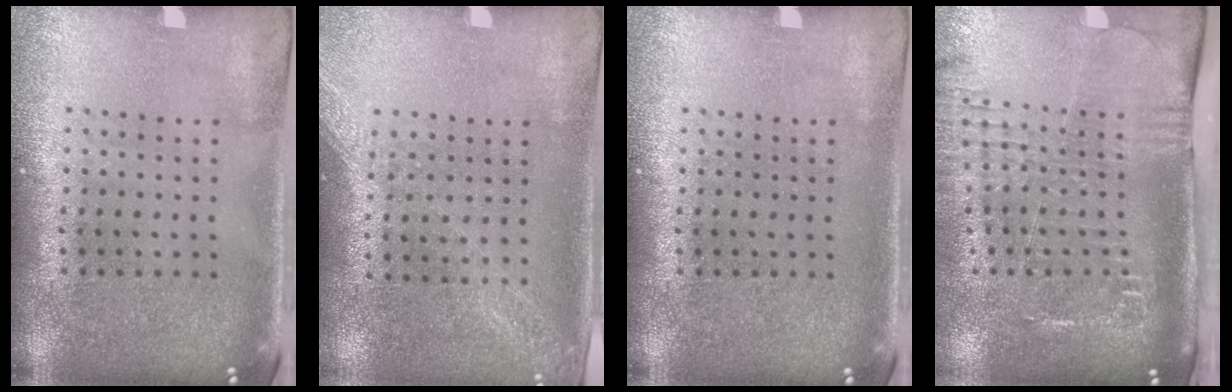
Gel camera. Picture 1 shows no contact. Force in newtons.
{"total": 1.2, "press": 1.2, "slide": 0.4}
{"total": 0.0}
{"total": 2.6, "press": 2.1, "slide": 1.6}